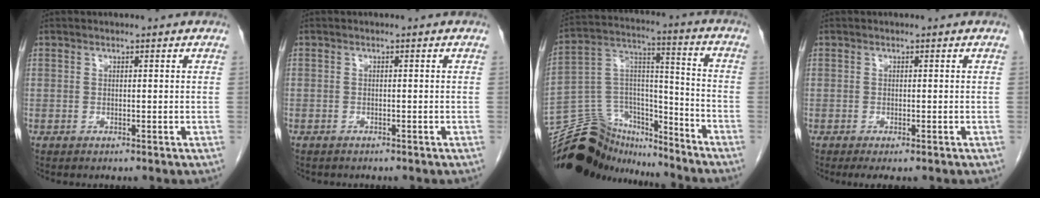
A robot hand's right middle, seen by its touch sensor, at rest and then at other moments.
{"total": 1.2, "force": [-1.1, 0.6, 0.1], "torque": [-0.011, 0.002, -0.017]}
{"total": 18.0, "force": [-16.7, 6.1, 3.2], "torque": [-0.061, 0.069, -0.274]}
{"total": 2.5, "force": [-1.8, 0.6, 1.6], "torque": [-0.023, -0.009, -0.024]}